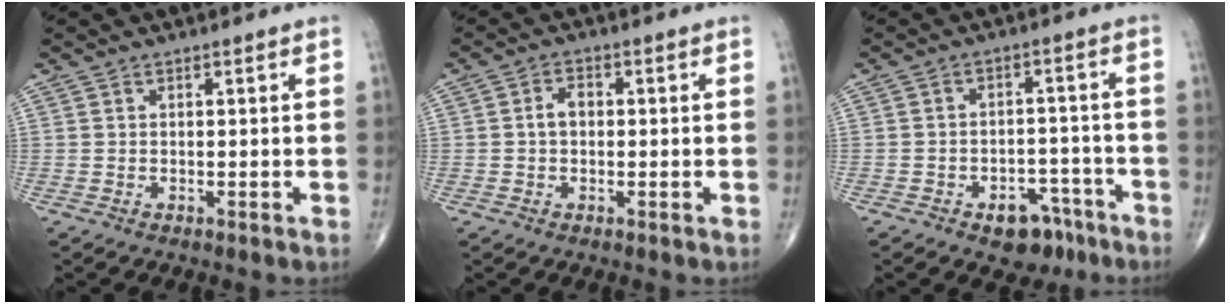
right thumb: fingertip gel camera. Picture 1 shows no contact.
{"total": 2.9, "force": [0.0, 2.0, 2.0], "torque": [-0.030, 0.012, -0.005]}
{"total": 7.8, "force": [-4.8, 4.8, 3.8], "torque": [-0.022, 0.044, -0.063]}